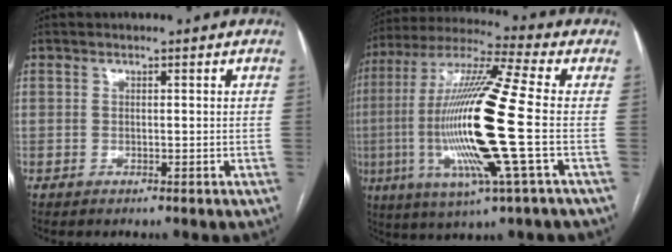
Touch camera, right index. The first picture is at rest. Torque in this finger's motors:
{"motor_torque": [2.14, 0.00, 1.05, 0.21]}